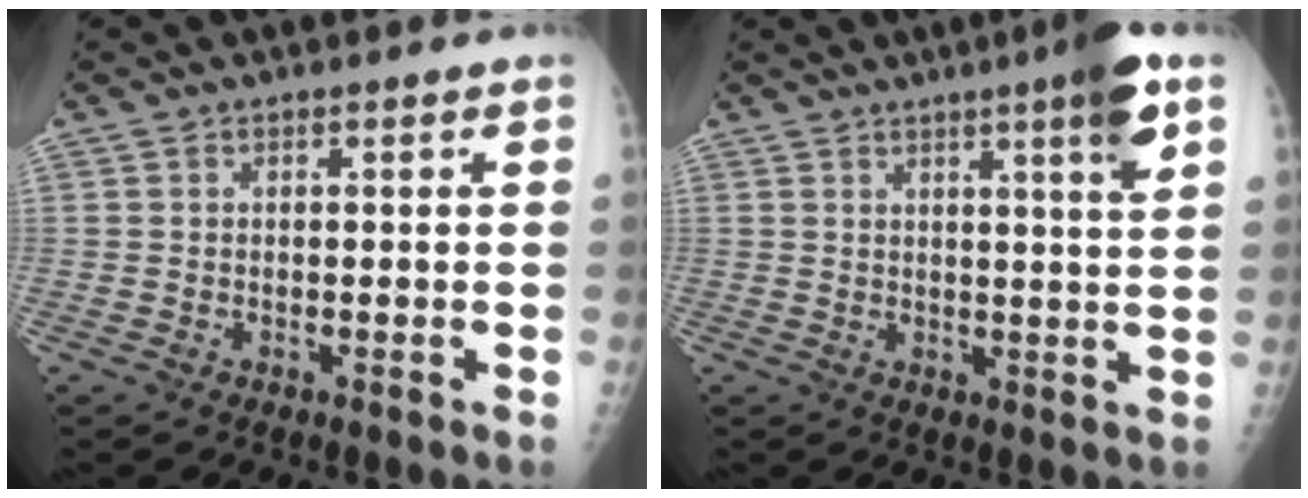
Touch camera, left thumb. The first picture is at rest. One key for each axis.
{"total": 7.7, "fx": 4.1, "fy": 0.2, "fz": 6.5, "tx": -0.090, "ty": -0.019, "tz": 0.055}